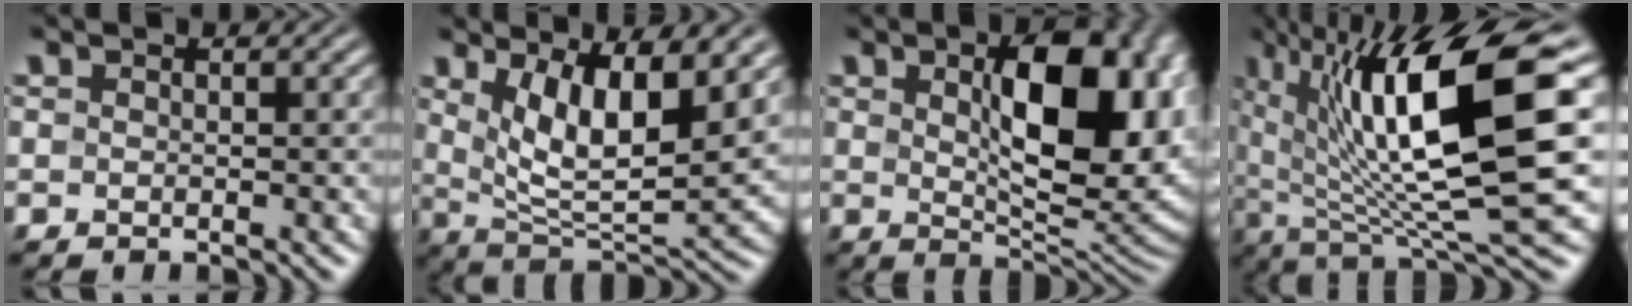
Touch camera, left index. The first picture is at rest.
{"total": 8.1, "force": [2.9, 2.9, 7.0], "torque": [-0.135, -0.019, 0.056]}
{"total": 12.2, "force": [2.3, 5.8, 10.6], "torque": [-0.146, -0.004, 0.046]}
{"total": 14.9, "force": [3.5, 3.9, 14.0], "torque": [-0.239, -0.005, 0.067]}